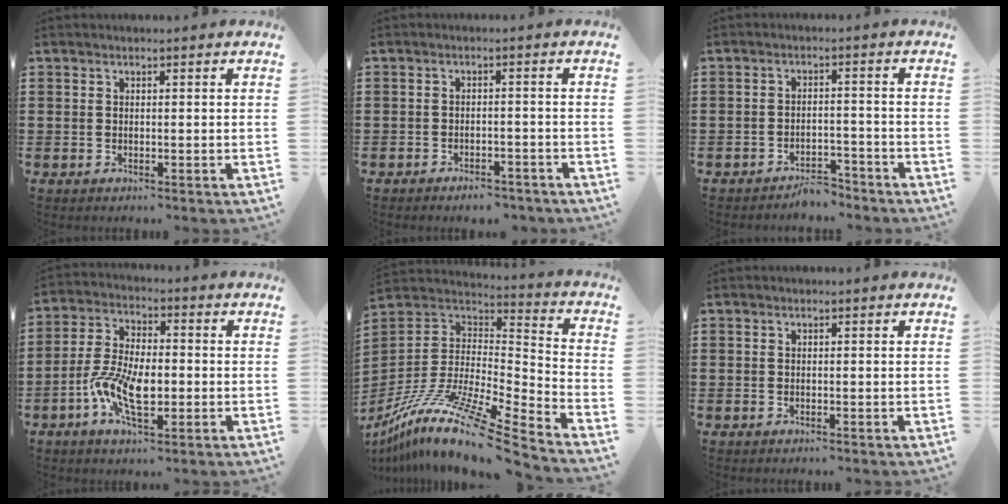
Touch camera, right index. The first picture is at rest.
{"total": 2.4, "force": [-2.4, 0.3, 0.2], "torque": [-0.011, -0.001, -0.048]}
{"total": 3.3, "force": [-3.2, 0.6, 0.5], "torque": [-0.012, 0.006, -0.066]}
{"total": 9.2, "force": [-2.6, 4.3, 7.7], "torque": [-0.179, -0.009, -0.051]}
{"total": 13.5, "force": [-10.2, 1.3, 8.7], "torque": [-0.183, 0.001, -0.197]}
{"total": 0.0}